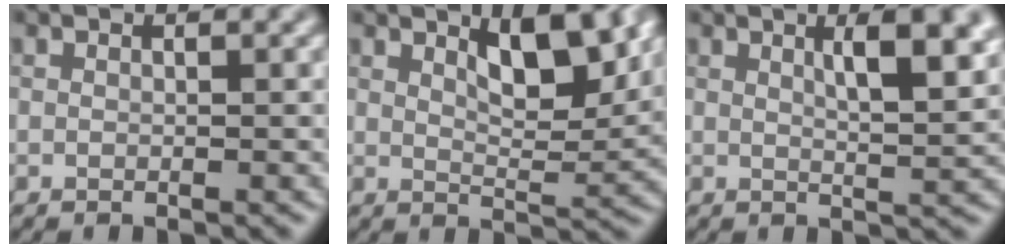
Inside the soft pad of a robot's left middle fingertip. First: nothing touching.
{"total": 5.5, "force": [2.7, 2.0, 4.3], "torque": [-0.073, -0.007, 0.042]}
{"total": 6.0, "force": [2.1, 1.8, 5.4], "torque": [-0.061, 0.008, 0.027]}